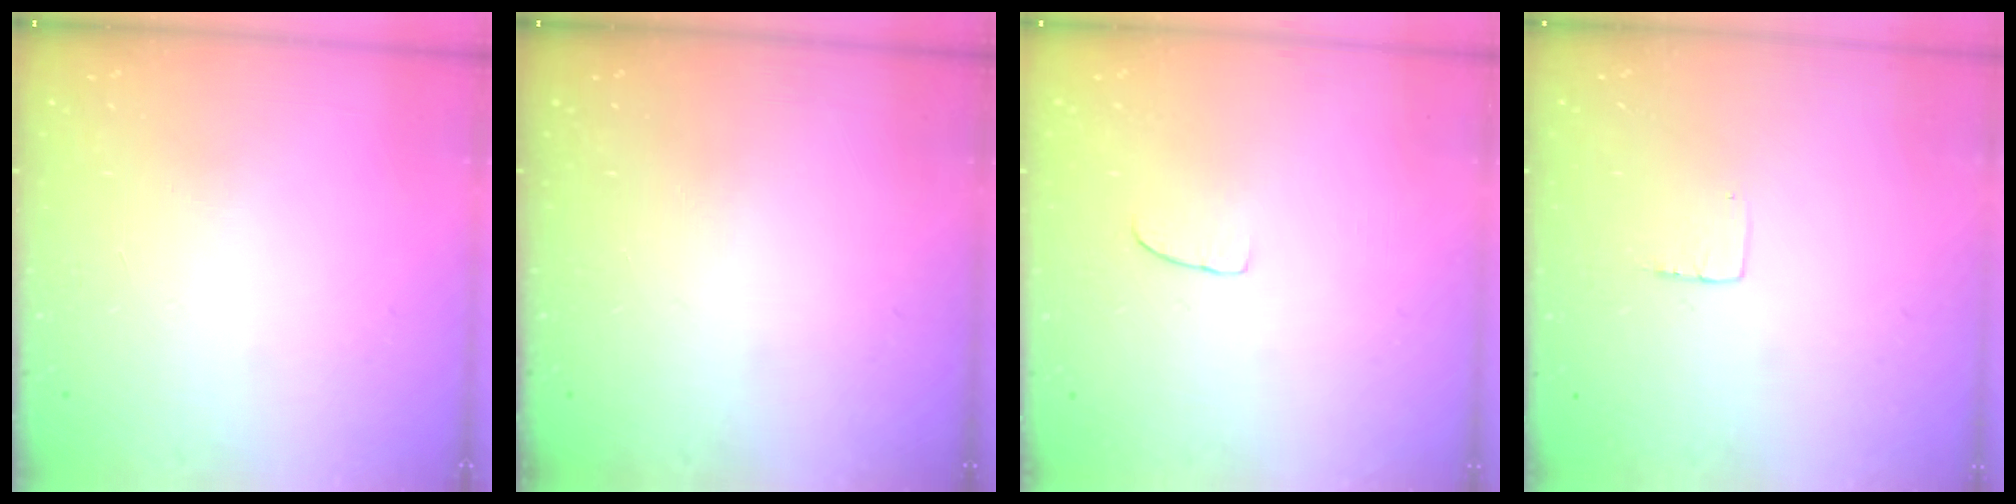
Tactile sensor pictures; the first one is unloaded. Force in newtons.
{"total": 0.0}
{"total": 2.6, "press": 2.6, "slide": 0.2}
{"total": 3.0, "press": 3.0, "slide": 0.2}